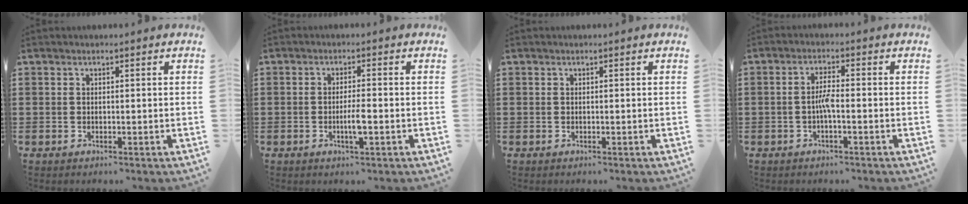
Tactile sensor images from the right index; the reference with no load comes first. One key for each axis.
{"total": 3.1, "fx": -0.9, "fy": 0.4, "fz": 3.0, "tx": -0.052, "ty": 0.000, "tz": -0.016}
{"total": 0.0}
{"total": 2.8, "fx": -0.8, "fy": 0.4, "fz": 2.7, "tx": -0.059, "ty": -0.002, "tz": -0.017}